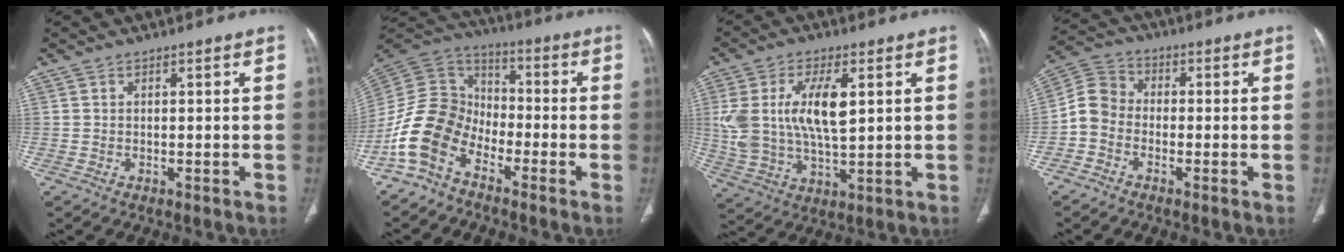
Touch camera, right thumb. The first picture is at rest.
{"total": 12.5, "force": [-7.0, 8.2, 6.2], "torque": [-0.114, 0.067, -0.159]}
{"total": 14.1, "force": [3.2, 6.4, 12.1], "torque": [-0.247, -0.008, 0.067]}
{"total": 6.2, "force": [-1.9, 5.0, 3.0], "torque": [-0.048, 0.026, -0.054]}